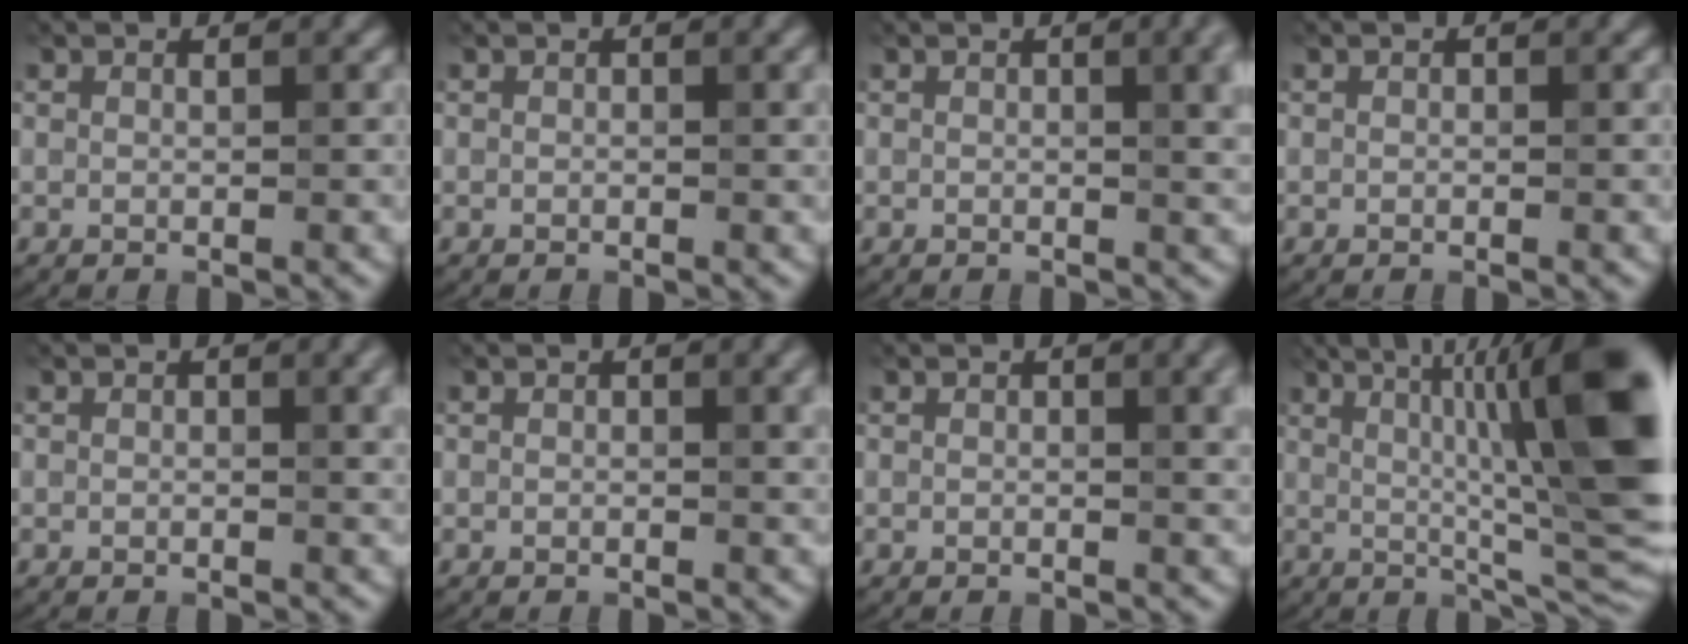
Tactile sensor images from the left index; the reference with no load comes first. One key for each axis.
{"total": 1.1, "fx": 0.4, "fy": 0.4, "fz": 1.0, "tx": -0.010, "ty": 0.002, "tz": 0.004}
{"total": 6.5, "fx": 2.0, "fy": 3.0, "fz": 5.4, "tx": -0.025, "ty": 0.029, "tz": 0.022}
{"total": 0.0}
{"total": 2.9, "fx": 1.1, "fy": 1.1, "fz": 2.5, "tx": -0.018, "ty": 0.009, "tz": 0.021}
{"total": 2.6, "fx": 0.9, "fy": 1.0, "fz": 2.2, "tx": -0.016, "ty": 0.007, "tz": 0.018}
{"total": 4.1, "fx": 1.5, "fy": 1.7, "fz": 3.5, "tx": -0.024, "ty": 0.017, "tz": 0.021}
{"total": 13.5, "fx": 2.3, "fy": 2.4, "fz": 13.1, "tx": -0.172, "ty": 0.016, "tz": 0.045}